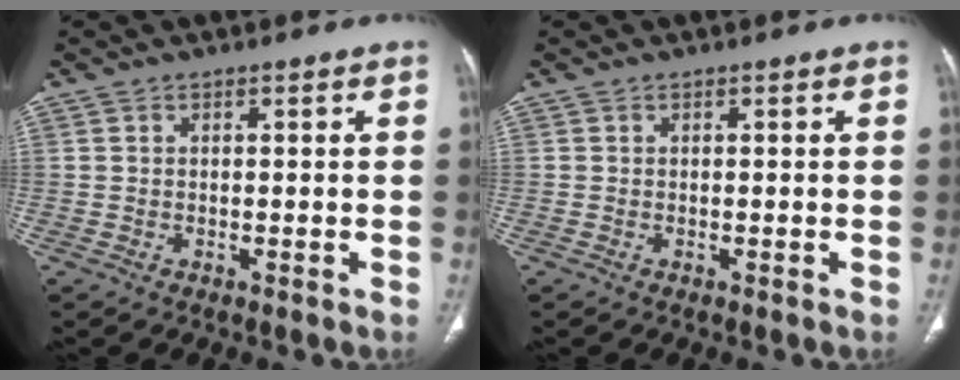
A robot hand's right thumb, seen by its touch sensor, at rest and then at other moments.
{"total": 0.0}